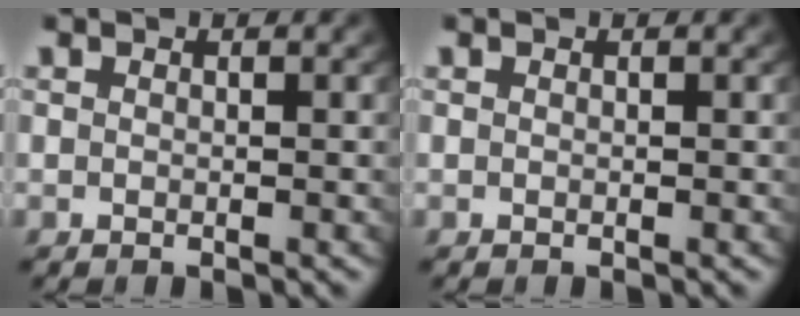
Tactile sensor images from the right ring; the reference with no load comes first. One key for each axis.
{"total": 0.0}